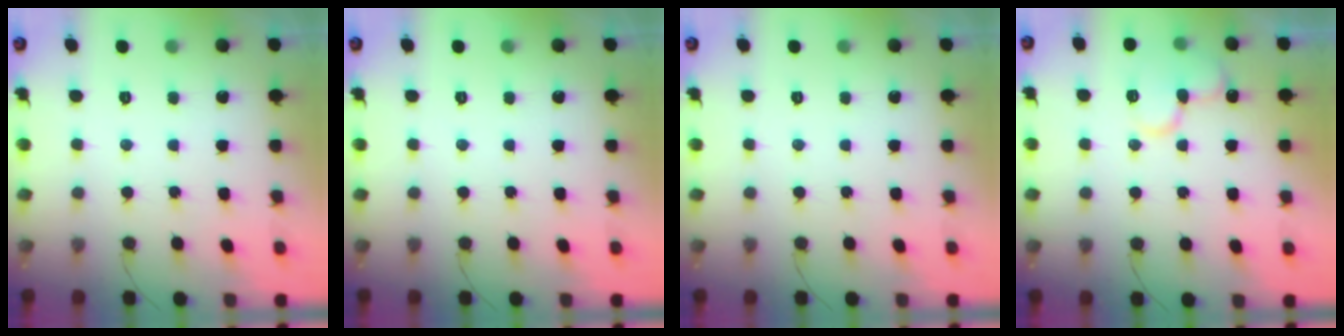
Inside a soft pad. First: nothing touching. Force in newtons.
{"total": 0.0}
{"total": 0.0}
{"total": 12.8, "press": 12.7, "slide": 1.6}